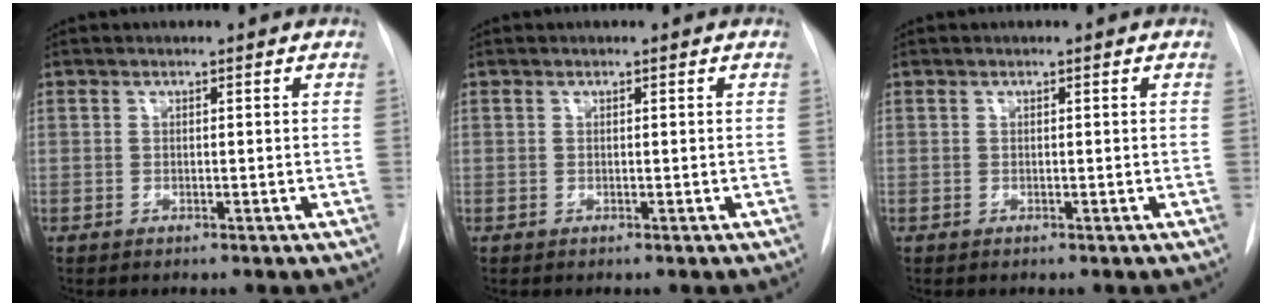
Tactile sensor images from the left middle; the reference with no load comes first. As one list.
[{"total": 0.0}, {"total": 0.0}]